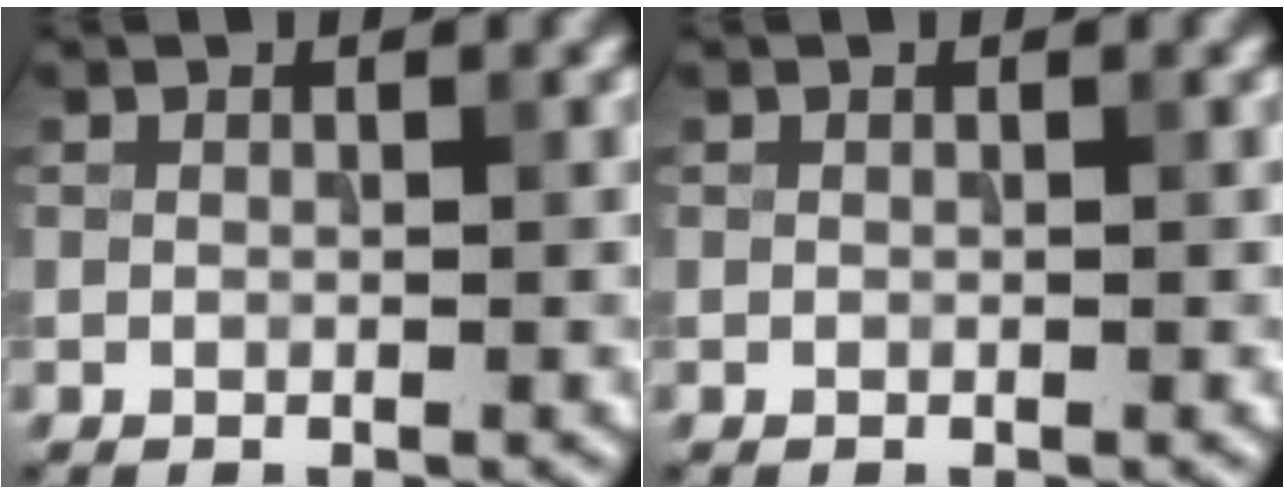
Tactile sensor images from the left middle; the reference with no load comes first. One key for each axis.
{"total": 0.0}